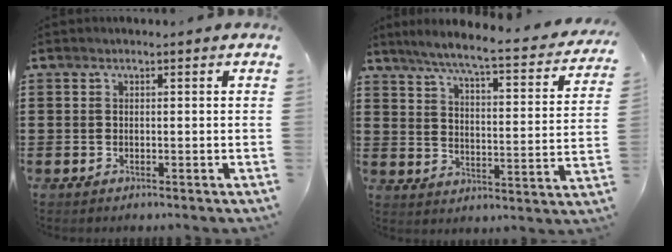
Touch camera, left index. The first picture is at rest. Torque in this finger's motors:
{"motor_torque": [1.46, -0.68, 0.20, 0.10]}